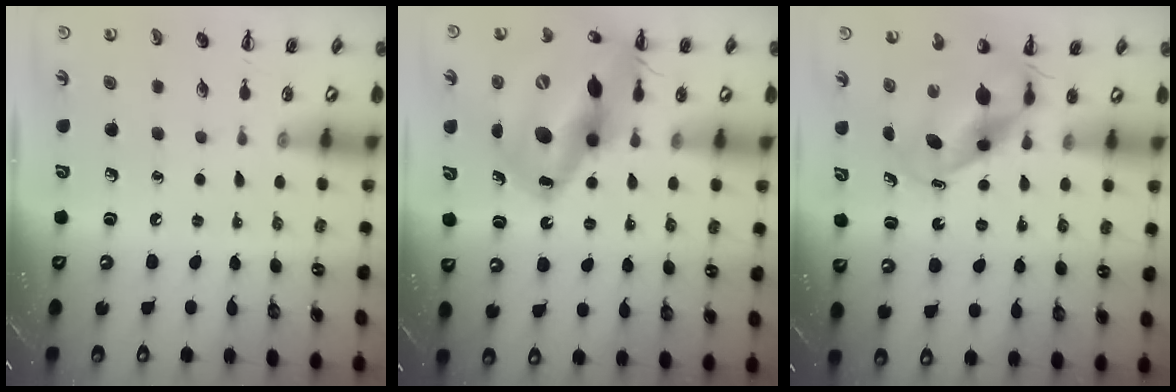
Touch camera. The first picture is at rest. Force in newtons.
{"total": 22.0, "press": 21.1, "slide": 6.3}
{"total": 6.6, "press": 6.5, "slide": 1.4}